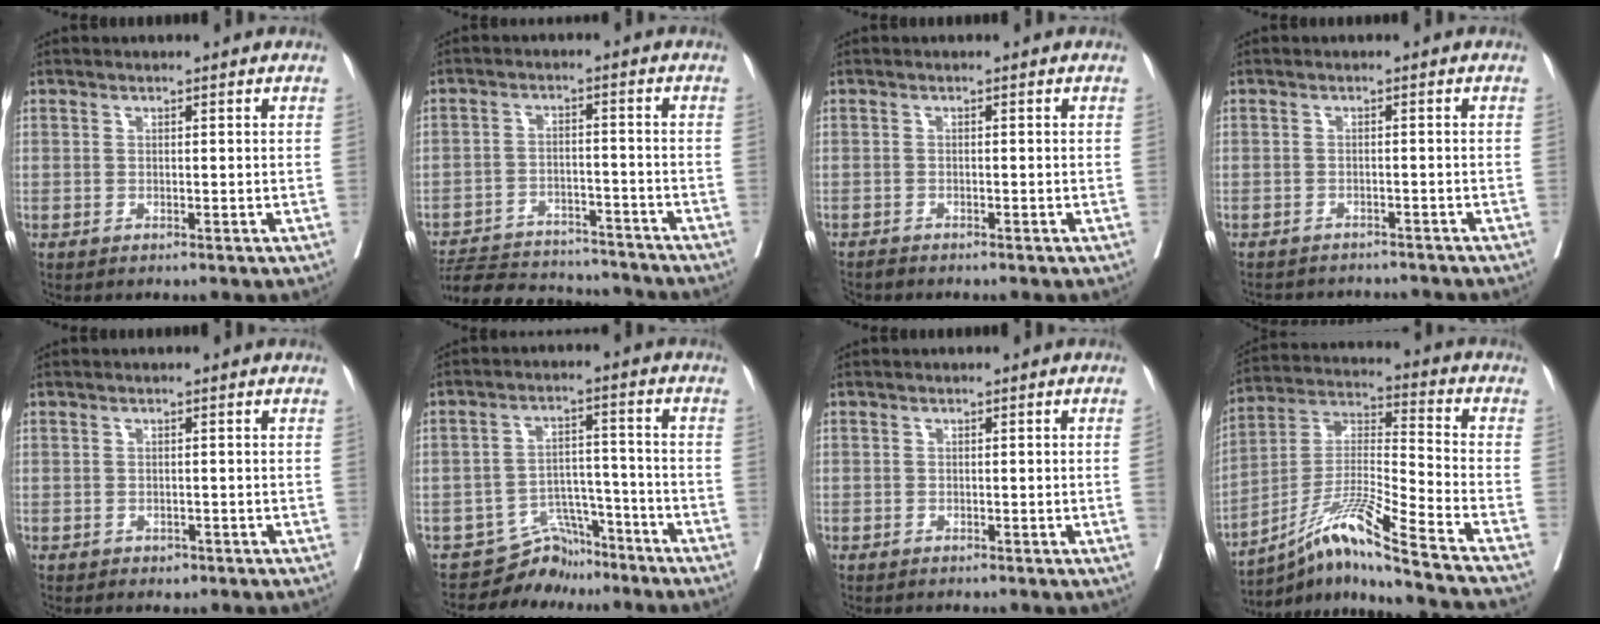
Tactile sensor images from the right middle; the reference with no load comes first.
{"total": 15.1, "force": [-14.0, 4.8, 3.2], "torque": [-0.054, 0.010, -0.198]}
{"total": 1.7, "force": [-1.7, 0.1, 0.2], "torque": [-0.007, -0.005, -0.029]}
{"total": 8.1, "force": [-7.7, 2.1, 1.5], "torque": [-0.024, 0.004, -0.095]}
{"total": 0.9, "force": [-0.5, 0.7, 0.3], "torque": [-0.007, 0.000, -0.005]}
{"total": 6.2, "force": [-5.7, 2.4, -0.6], "torque": [0.013, 0.037, -0.093]}
{"total": 0.6, "force": [-0.2, 0.2, 0.5], "torque": [-0.014, -0.001, -0.004]}
{"total": 16.8, "force": [-13.0, -2.5, 10.3], "torque": [-0.202, -0.007, -0.235]}